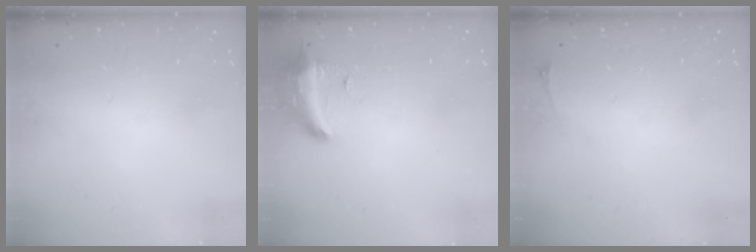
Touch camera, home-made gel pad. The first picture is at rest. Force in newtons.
{"total": 8.5, "press": 8.4, "slide": 1.4}
{"total": 2.8, "press": 2.1, "slide": 1.9}